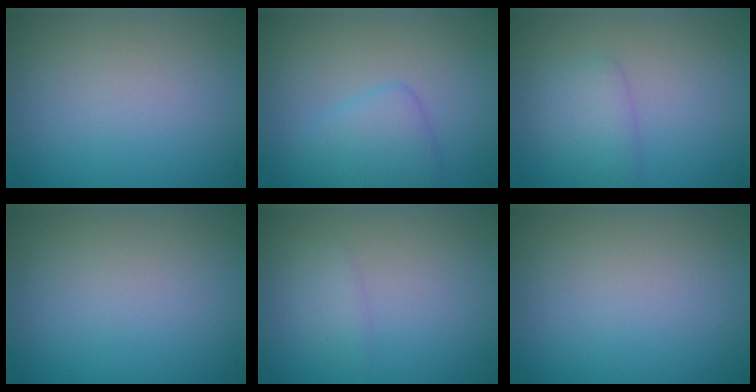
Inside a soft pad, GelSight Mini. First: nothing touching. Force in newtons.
{"total": 2.5, "press": 2.5, "slide": 0.1}
{"total": 2.0, "press": 2.0, "slide": 0.1}
{"total": 0.0}
{"total": 1.1, "press": 1.1, "slide": 0.1}
{"total": 0.0}